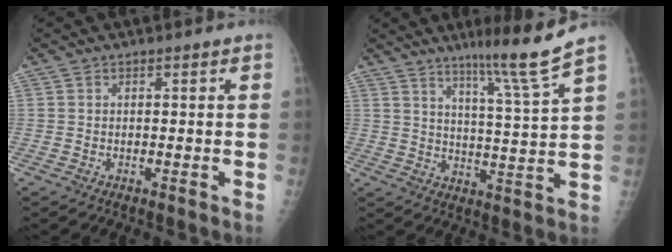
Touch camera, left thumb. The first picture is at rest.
{"total": 10.2, "force": [7.4, -1.7, 6.8], "torque": [-0.103, -0.062, 0.120]}